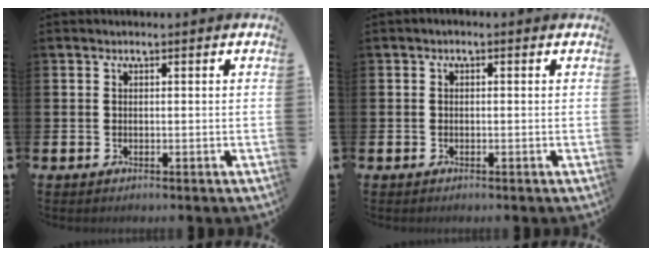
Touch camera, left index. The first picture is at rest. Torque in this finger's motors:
{"motor_torque": [0.19, -1.84, 0.09, 0.18]}